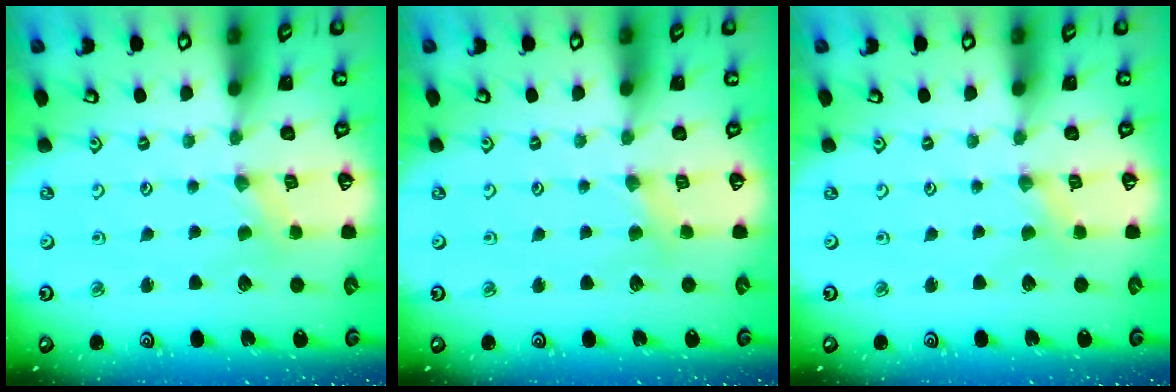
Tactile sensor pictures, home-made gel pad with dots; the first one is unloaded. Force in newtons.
{"total": 2.2, "press": 2.1, "slide": 0.4}
{"total": 0.5, "press": 0.5, "slide": 0.2}